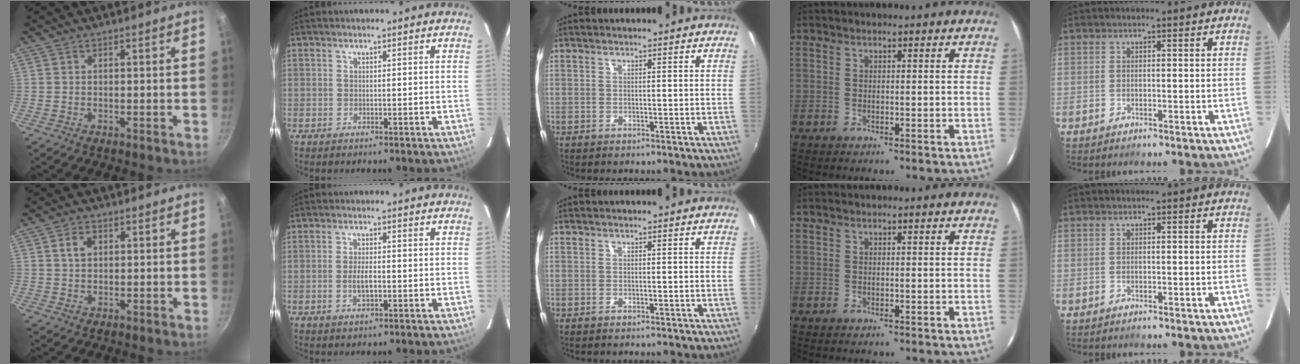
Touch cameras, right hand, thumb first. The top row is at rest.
{"thumb": {"total": 3.0, "force": [0.9, 2.1, 2.0], "torque": [-0.027, 0.002, 0.016]}, "index": {"total": 3.1, "force": [-0.9, 1.0, 2.8], "torque": [-0.054, -0.004, -0.015]}}